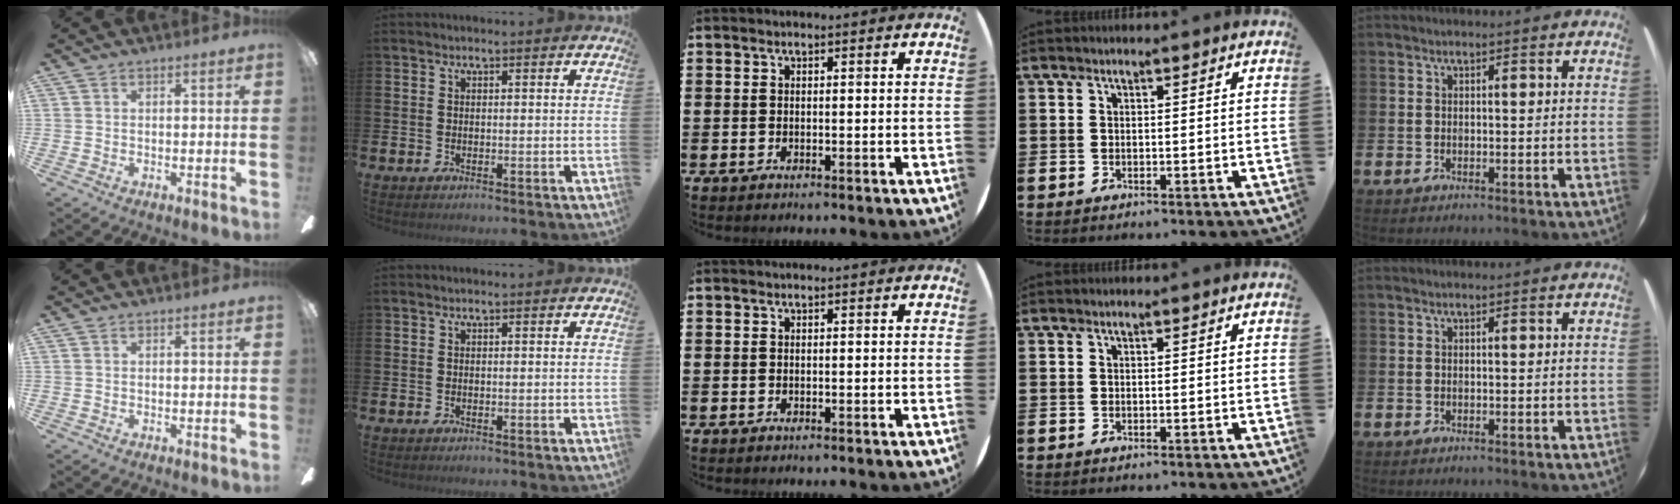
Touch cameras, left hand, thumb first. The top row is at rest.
{}